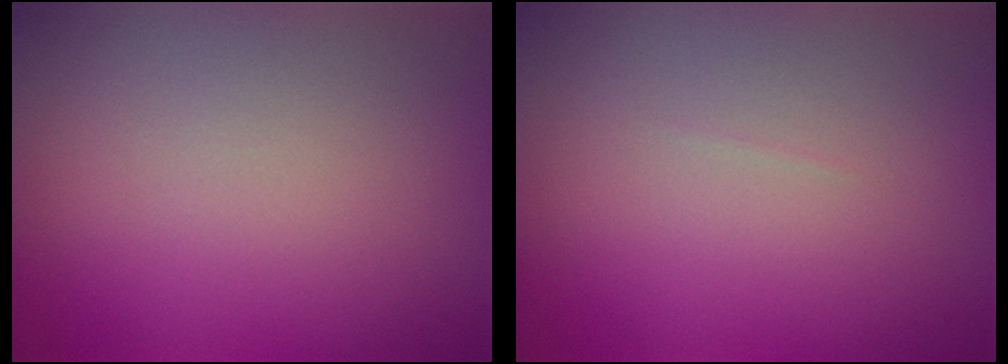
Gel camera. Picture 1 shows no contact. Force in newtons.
{"total": 0.0}